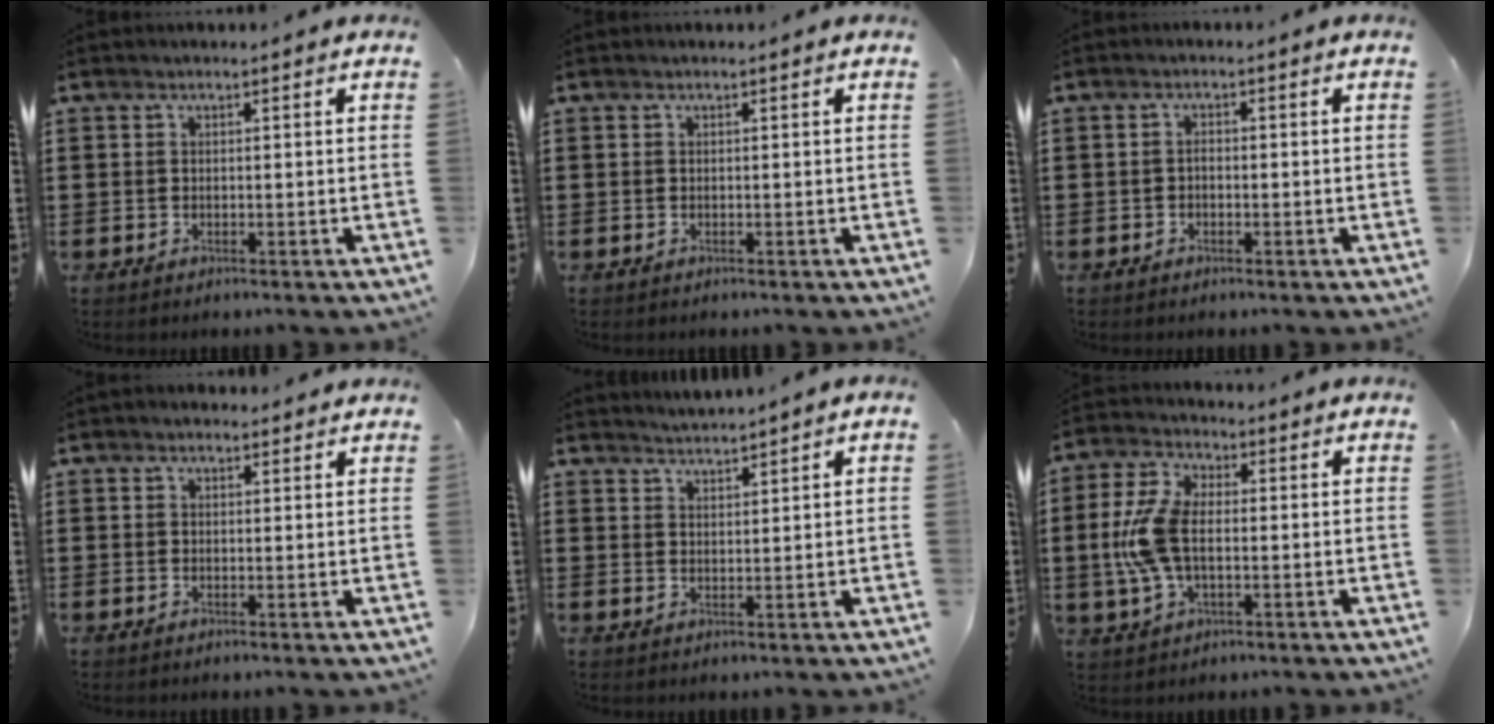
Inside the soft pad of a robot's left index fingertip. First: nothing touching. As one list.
[{"total": 0.0}, {"total": 1.1, "force": [-0.7, 0.7, 0.6], "torque": [-0.012, 0.003, -0.014]}, {"total": 1.2, "force": [1.1, 0.4, 0.3], "torque": [-0.007, 0.003, 0.021]}, {"total": 2.0, "force": [1.9, -0.5, -0.4], "torque": [0.002, -0.004, 0.037]}, {"total": 9.4, "force": [-0.6, 5.0, 7.9], "torque": [-0.190, 0.000, -0.019]}]